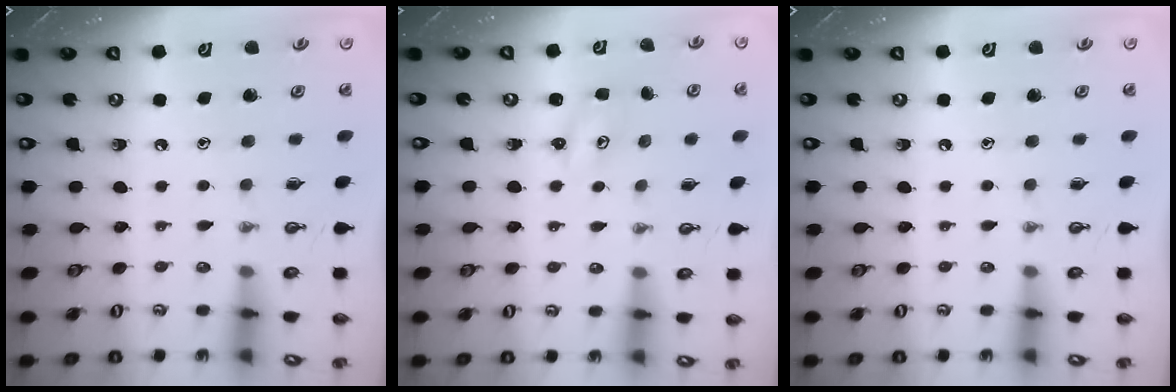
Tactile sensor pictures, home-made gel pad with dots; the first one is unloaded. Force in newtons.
{"total": 1.9, "press": 1.9, "slide": 0.3}
{"total": 0.0}